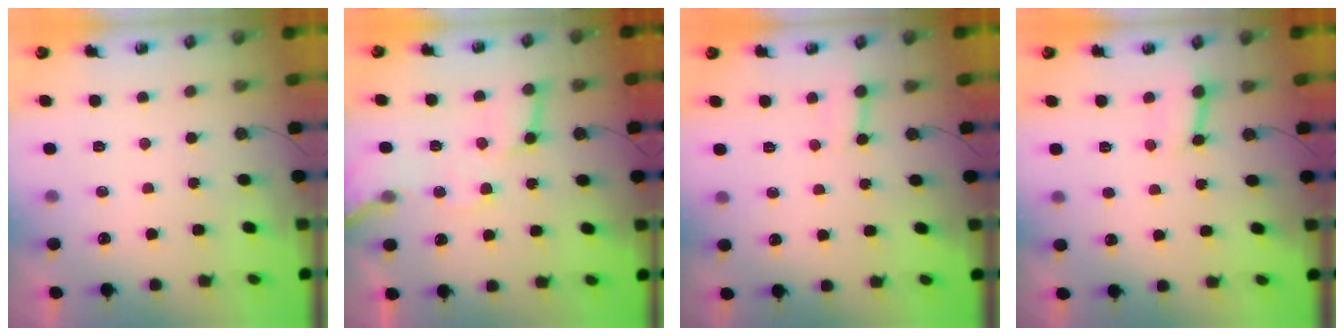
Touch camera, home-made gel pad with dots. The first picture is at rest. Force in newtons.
{"total": 11.8, "press": 11.7, "slide": 1.7}
{"total": 3.0, "press": 2.9, "slide": 0.3}
{"total": 5.0, "press": 4.9, "slide": 0.6}